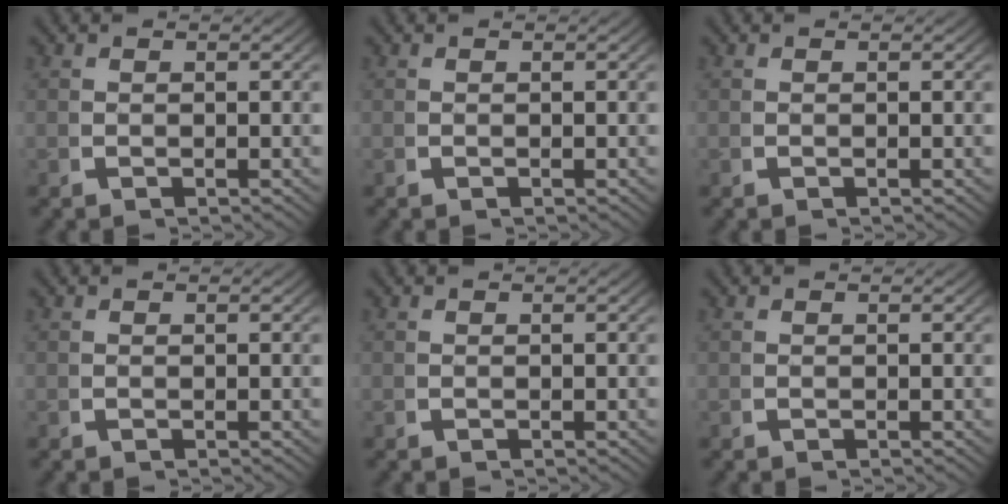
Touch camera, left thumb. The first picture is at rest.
{"total": 0.0}
{"total": 0.0}
{"total": 0.0}
{"total": 0.0}
{"total": 0.0}